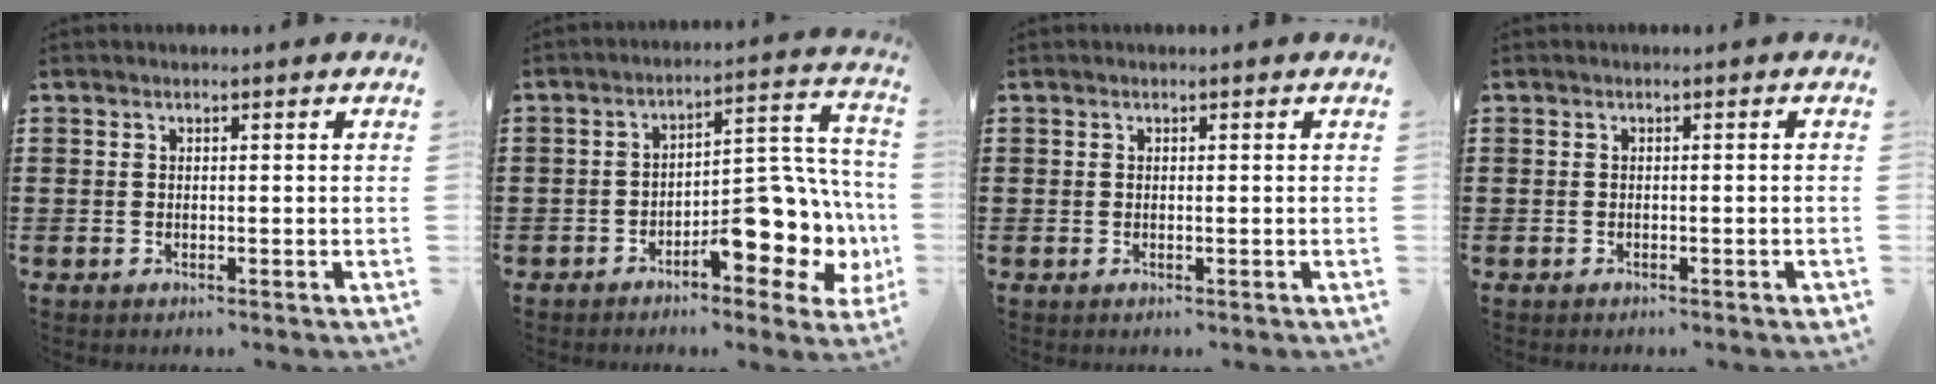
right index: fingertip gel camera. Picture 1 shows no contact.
{"total": 9.7, "force": [-4.4, 4.3, 7.4], "torque": [-0.076, -0.011, -0.080]}
{"total": 0.0}
{"total": 0.5, "force": [-0.4, 0.0, 0.4], "torque": [-0.007, -0.003, -0.007]}